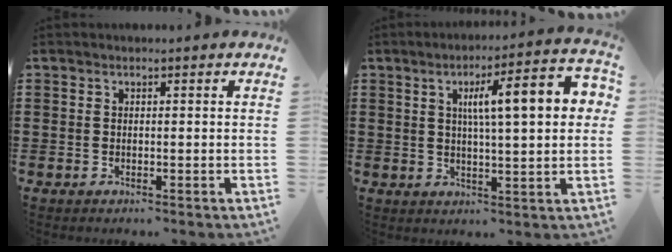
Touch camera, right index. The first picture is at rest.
{"total": 10.6, "force": [2.6, 2.2, 10.1], "torque": [-0.178, 0.007, 0.034]}